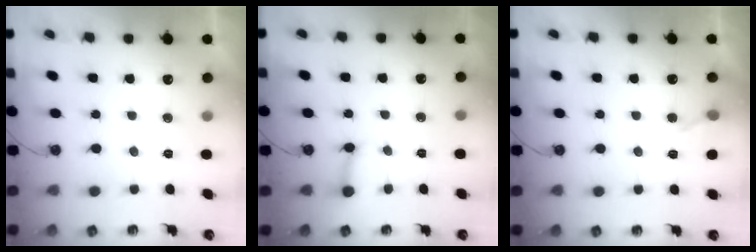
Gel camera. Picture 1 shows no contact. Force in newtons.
{"total": 3.0, "press": 2.9, "slide": 0.3}
{"total": 5.8, "press": 5.8, "slide": 0.8}